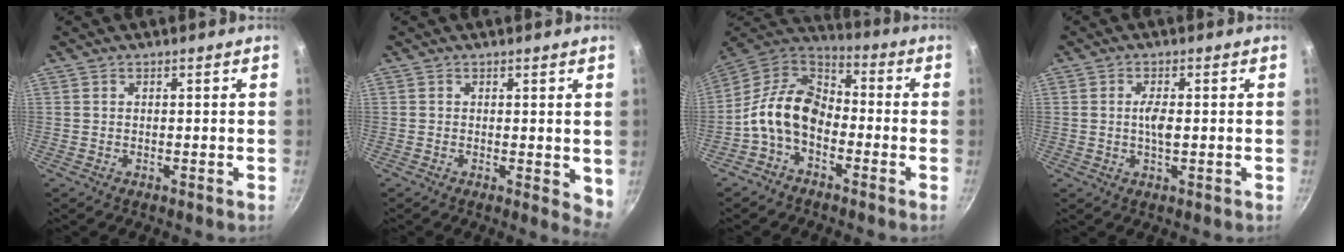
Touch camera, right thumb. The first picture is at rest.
{"total": 3.8, "force": [0.3, 1.8, 3.3], "torque": [-0.036, -0.009, 0.003]}
{"total": 12.9, "force": [-3.5, 8.7, 8.8], "torque": [-0.142, 0.049, -0.089]}
{"total": 2.9, "force": [0.1, 0.9, 2.7], "torque": [-0.051, 0.001, 0.000]}